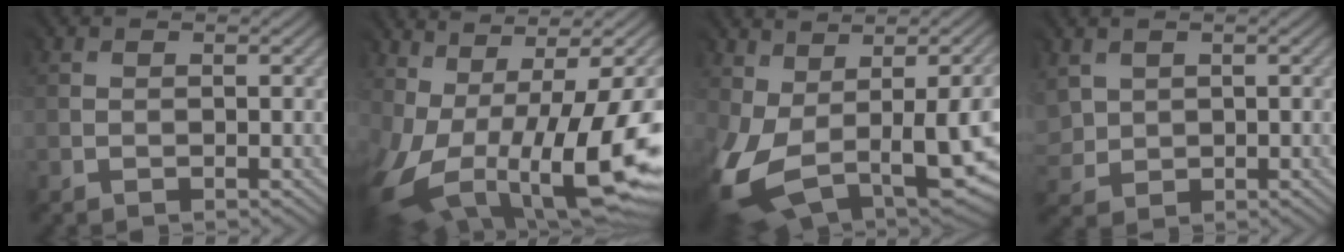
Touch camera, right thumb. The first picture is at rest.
{"total": 15.0, "force": [-2.3, 7.9, 12.6], "torque": [-0.252, -0.063, 0.018]}
{"total": 9.7, "force": [-2.1, 5.0, 8.1], "torque": [-0.221, -0.050, -0.012]}
{"total": 5.3, "force": [2.4, 4.2, 2.1], "torque": [-0.079, -0.008, 0.049]}